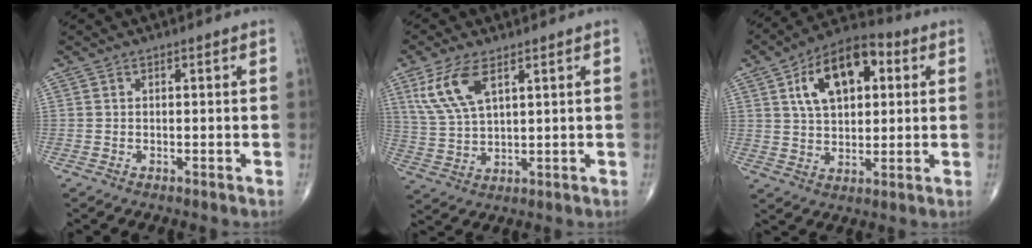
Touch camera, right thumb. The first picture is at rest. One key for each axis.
{"total": 9.3, "fx": 4.4, "fy": 3.7, "fz": 7.2, "tx": -0.158, "ty": -0.010, "tz": 0.098}
{"total": 15.3, "fx": 4.7, "fy": 8.5, "fz": 11.8, "tx": -0.174, "ty": 0.010, "tz": 0.073}